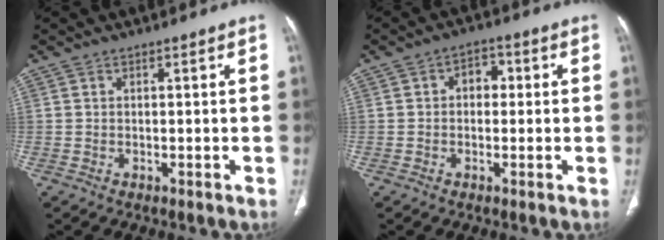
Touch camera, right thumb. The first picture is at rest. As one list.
[{"total": 4.0, "force": [0.4, 2.9, 2.7], "torque": [-0.018, 0.015, 0.001]}]